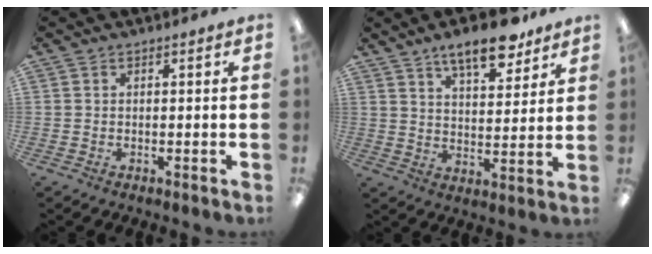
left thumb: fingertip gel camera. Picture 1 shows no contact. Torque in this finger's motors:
{"motor_torque": [0.27, 0.25, -0.07, -0.12, 0.10]}